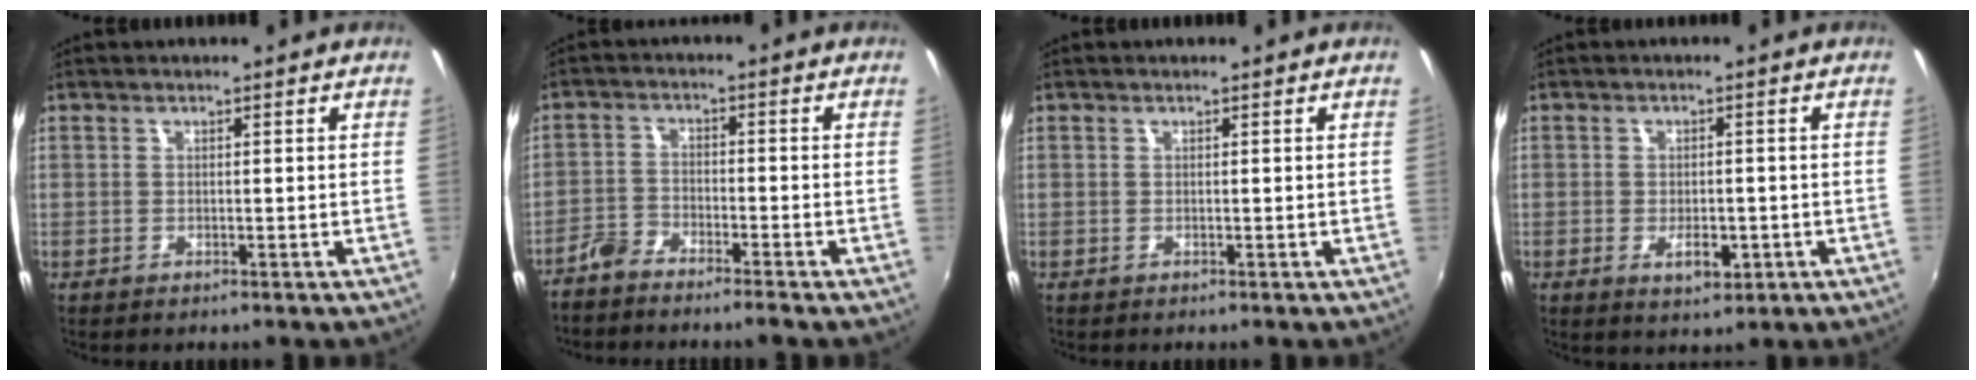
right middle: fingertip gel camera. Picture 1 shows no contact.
{"total": 3.9, "force": [-3.5, 0.6, 1.5], "torque": [-0.048, 0.001, -0.073]}
{"total": 0.0}
{"total": 3.7, "force": [-0.7, 2.1, 3.0], "torque": [-0.055, -0.007, -0.006]}